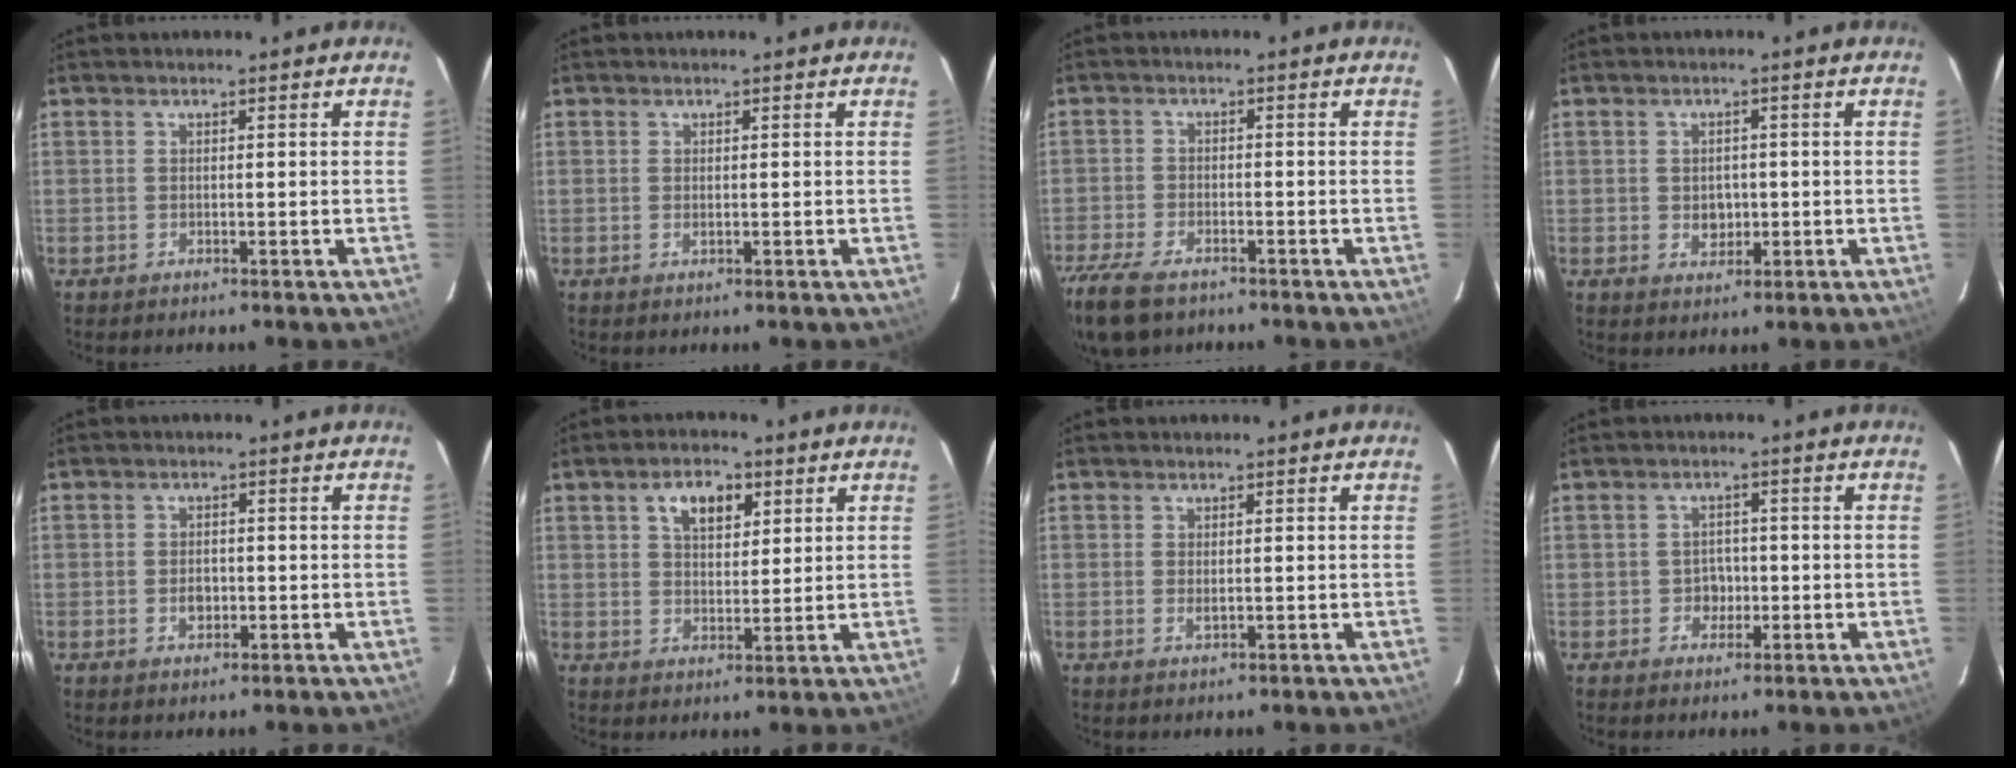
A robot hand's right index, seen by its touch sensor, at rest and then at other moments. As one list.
[{"total": 0.5, "force": [0.1, 0.2, 0.5], "torque": [-0.011, 0.000, 0.001]}, {"total": 11.2, "force": [-8.2, 4.6, 5.9], "torque": [-0.160, -0.036, -0.155]}, {"total": 3.3, "force": [-0.4, 2.8, 1.8], "torque": [-0.031, 0.002, -0.001]}, {"total": 2.6, "force": [-0.6, 1.8, 1.7], "torque": [-0.030, 0.002, -0.010]}, {"total": 6.6, "force": [3.1, 3.7, 4.6], "torque": [-0.074, 0.015, 0.055]}, {"total": 1.0, "force": [0.0, 0.5, 0.9], "torque": [-0.019, -0.001, 0.001]}, {"total": 2.8, "force": [-0.7, 2.6, 0.7], "torque": [-0.014, 0.009, -0.007]}]